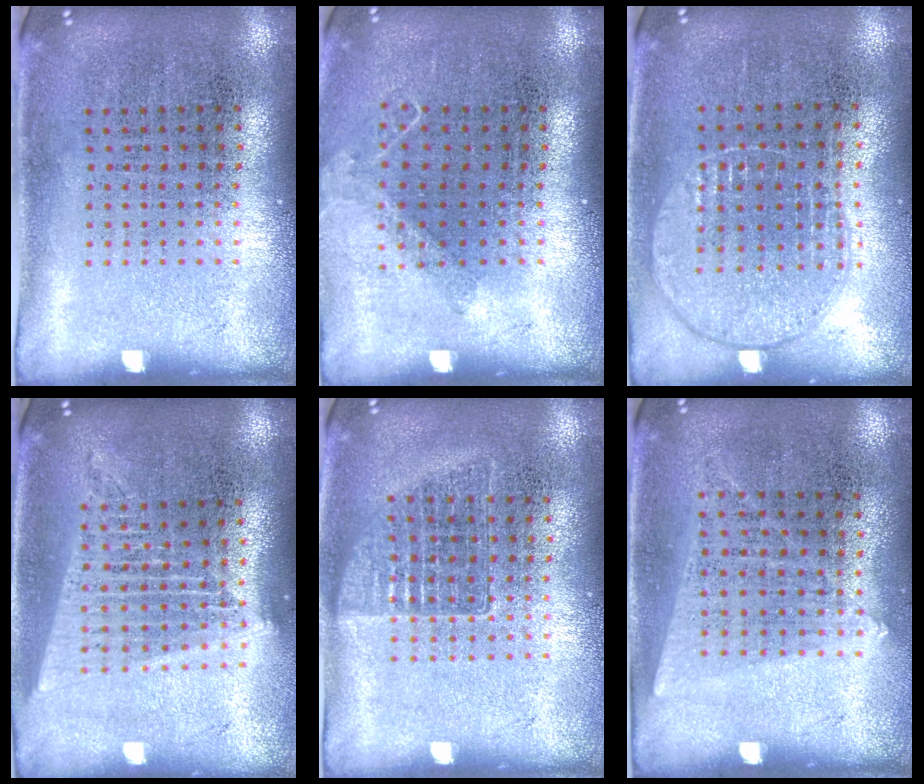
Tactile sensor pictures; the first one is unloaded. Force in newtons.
{"total": 0.9, "press": 0.9, "slide": 0.1}
{"total": 1.0, "press": 0.9, "slide": 0.4}
{"total": 1.7, "press": 1.6, "slide": 0.7}
{"total": 1.0, "press": 0.9, "slide": 0.4}
{"total": 1.2, "press": 1.1, "slide": 0.5}